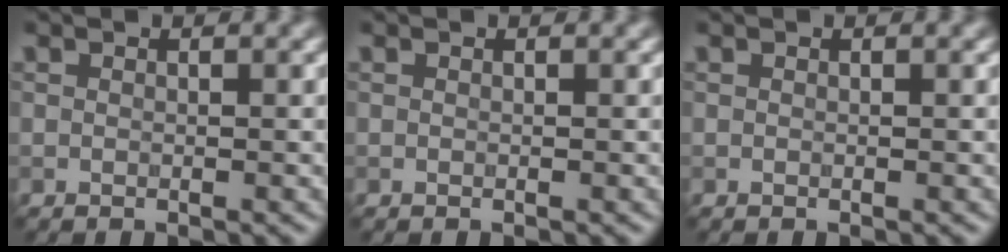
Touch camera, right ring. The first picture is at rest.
{"total": 0.0}
{"total": 0.0}